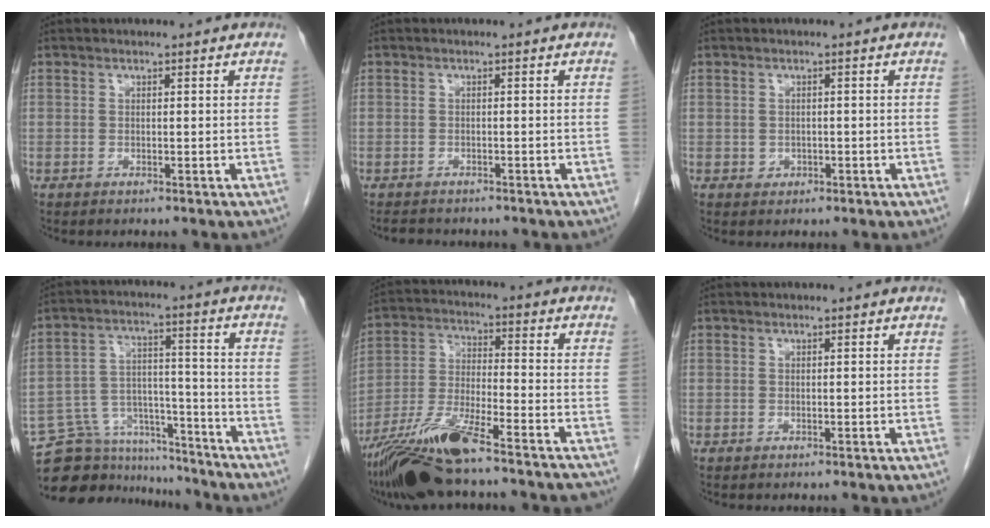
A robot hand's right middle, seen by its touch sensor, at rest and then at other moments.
{"total": 3.8, "force": [-3.3, 1.6, 1.1], "torque": [-0.021, -0.004, -0.043]}
{"total": 1.1, "force": [-0.3, 1.0, 0.4], "torque": [-0.009, 0.003, 0.001]}
{"total": 13.7, "force": [-12.8, 4.6, 1.4], "torque": [-0.026, 0.052, -0.206]}
{"total": 16.7, "force": [-13.3, 1.6, 9.9], "torque": [-0.192, -0.018, -0.238]}
{"total": 0.0}